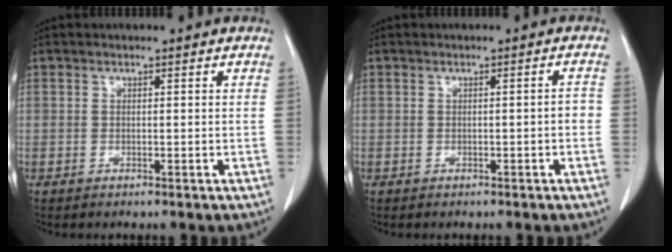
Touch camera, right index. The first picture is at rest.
{"total": 1.0, "force": [-0.2, 0.2, 1.0], "torque": [-0.012, 0.001, -0.002]}